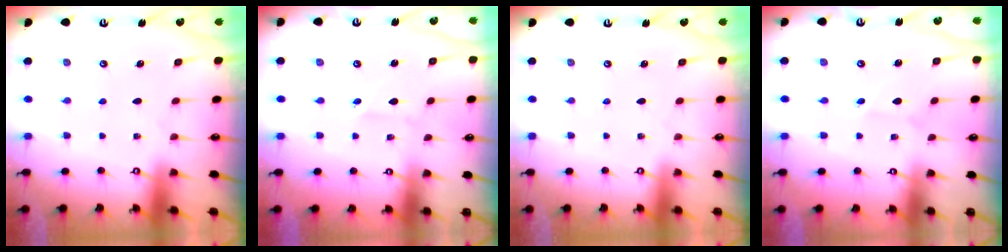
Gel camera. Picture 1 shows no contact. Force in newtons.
{"total": 1.8, "press": 1.7, "slide": 0.2}
{"total": 0.0}
{"total": 2.2, "press": 2.1, "slide": 0.3}